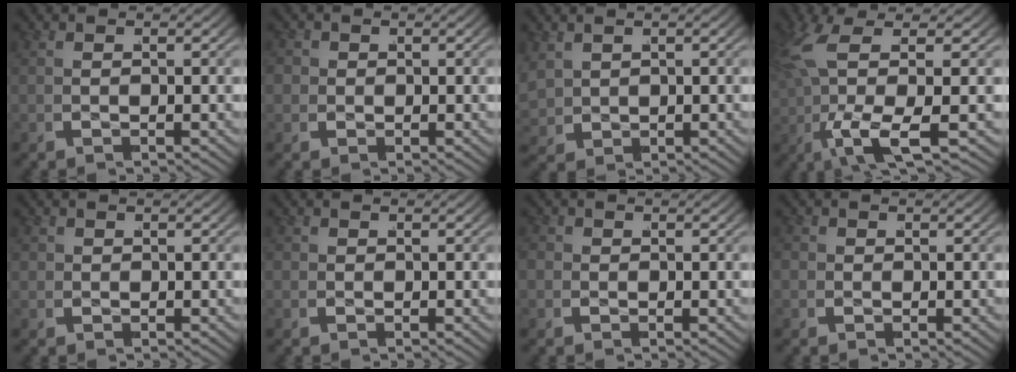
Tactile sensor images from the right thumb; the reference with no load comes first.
{"total": 2.5, "force": [0.1, 2.4, 0.9], "torque": [-0.025, -0.010, 0.004]}
{"total": 2.0, "force": [0.6, 1.7, 0.8], "torque": [-0.024, -0.010, 0.021]}
{"total": 7.9, "force": [0.8, 2.7, 7.4], "torque": [-0.145, -0.002, 0.010]}
{"total": 1.0, "force": [0.2, 1.0, 0.2], "torque": [-0.006, -0.007, 0.006]}
{"total": 0.8, "force": [0.0, 0.8, 0.1], "torque": [-0.004, -0.006, 0.001]}
{"total": 2.2, "force": [-0.1, 2.0, 0.7], "torque": [-0.020, -0.008, -0.004]}
{"total": 1.7, "force": [-0.1, 1.7, 0.5], "torque": [-0.015, -0.008, -0.003]}